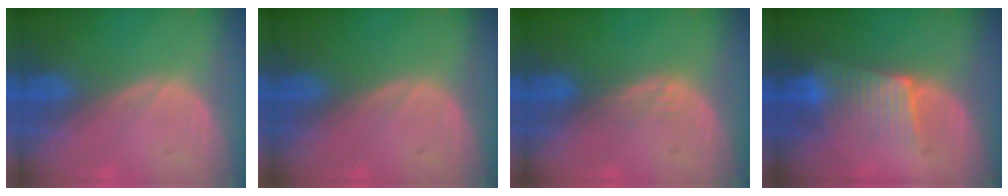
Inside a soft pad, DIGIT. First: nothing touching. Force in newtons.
{"total": 0.0}
{"total": 1.8, "press": 1.7, "slide": 0.2}
{"total": 6.5, "press": 5.9, "slide": 2.9}